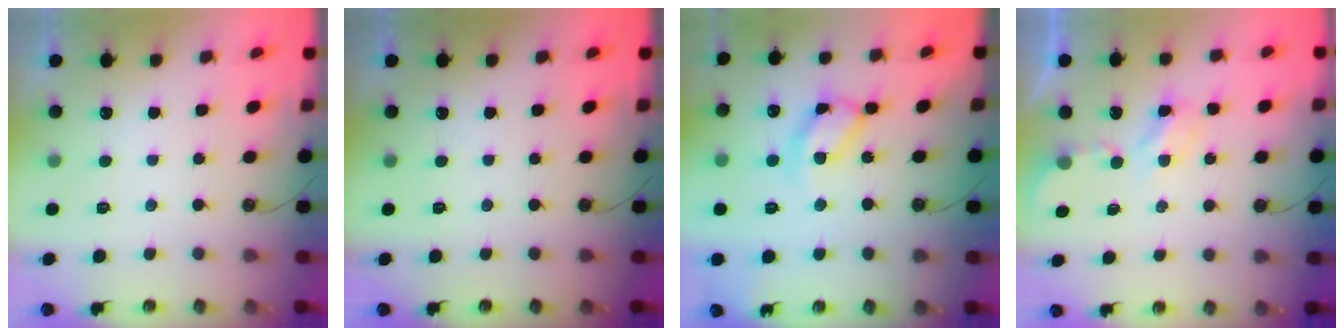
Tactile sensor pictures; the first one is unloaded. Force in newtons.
{"total": 0.0}
{"total": 11.8, "press": 11.8, "slide": 0.8}
{"total": 3.5, "press": 3.4, "slide": 0.5}